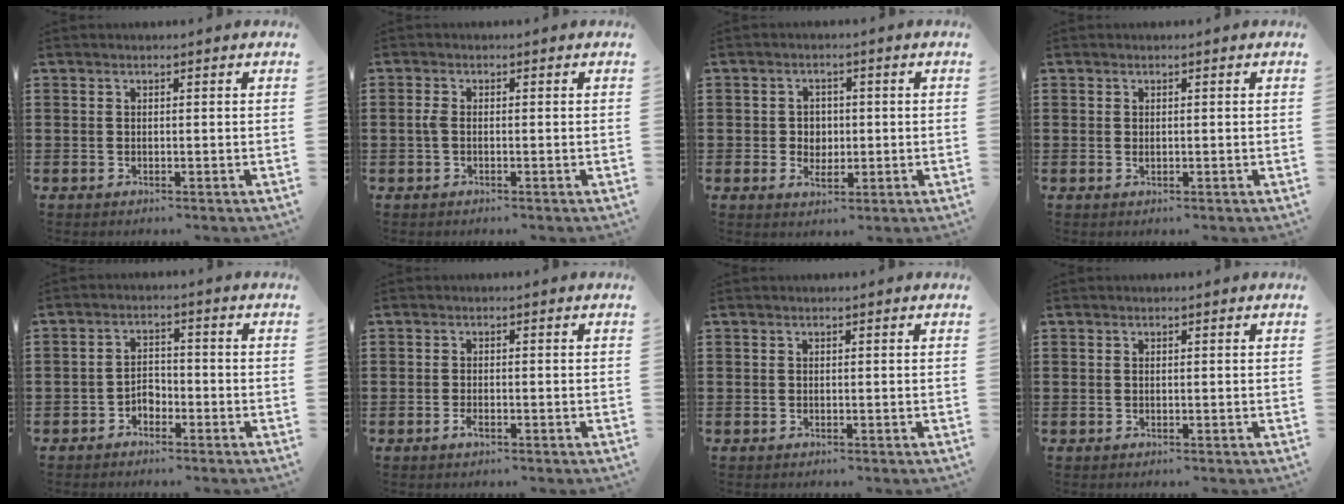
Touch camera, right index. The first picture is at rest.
{"total": 1.6, "force": [-0.3, 0.7, 1.4], "torque": [-0.043, -0.005, -0.011]}
{"total": 2.7, "force": [-0.2, 2.4, 1.1], "torque": [-0.031, 0.009, -0.009]}
{"total": 0.5, "force": [0.0, 0.2, 0.5], "torque": [-0.010, -0.003, 0.001]}
{"total": 2.4, "force": [-1.8, 1.4, 0.8], "torque": [-0.021, 0.005, -0.039]}
{"total": 1.6, "force": [-0.9, 0.5, 1.2], "torque": [-0.032, -0.007, -0.018]}
{"total": 0.0}
{"total": 0.0}